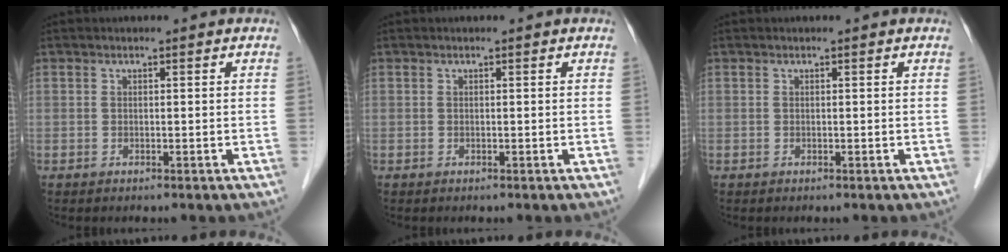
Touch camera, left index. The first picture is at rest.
{"total": 0.0}
{"total": 0.0}